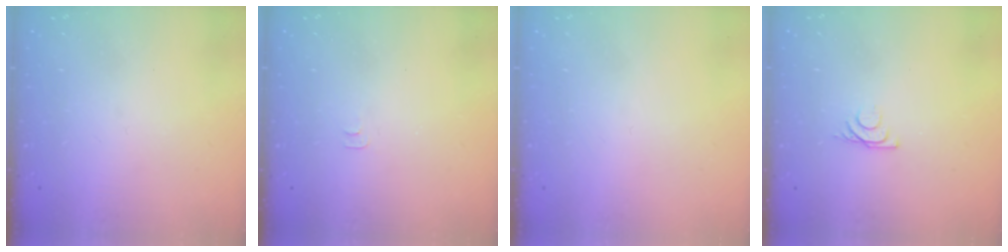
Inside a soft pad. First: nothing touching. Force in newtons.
{"total": 3.0, "press": 3.0, "slide": 0.3}
{"total": 1.6, "press": 1.6, "slide": 0.1}
{"total": 5.3, "press": 5.3, "slide": 0.9}